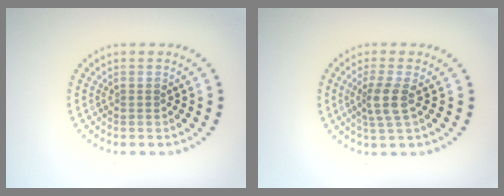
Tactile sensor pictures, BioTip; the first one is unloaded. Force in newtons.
{"total": 2.5, "press": 2.0, "slide": 1.5}